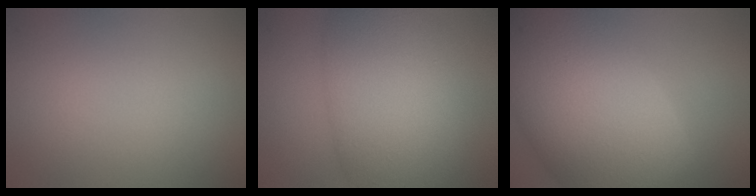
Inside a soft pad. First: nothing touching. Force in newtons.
{"total": 9.5, "press": 9.5, "slide": 0.3}
{"total": 14.5, "press": 14.5, "slide": 0.7}